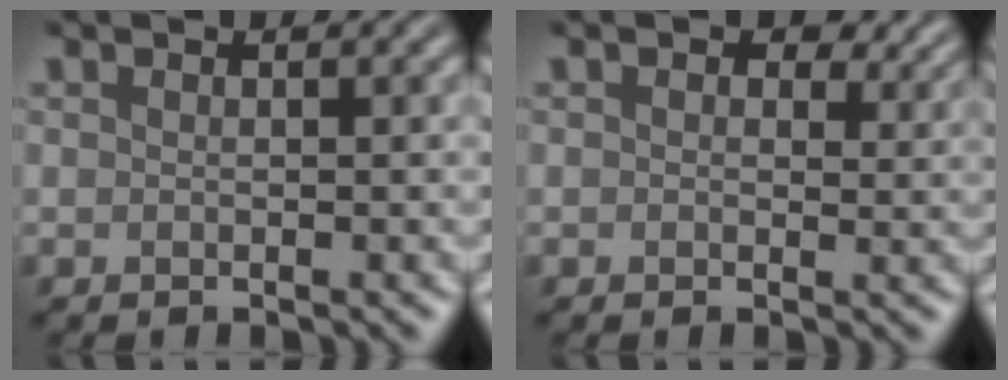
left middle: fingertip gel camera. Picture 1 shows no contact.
{"total": 2.7, "force": [1.3, 1.5, 1.8], "torque": [-0.021, -0.002, 0.016]}